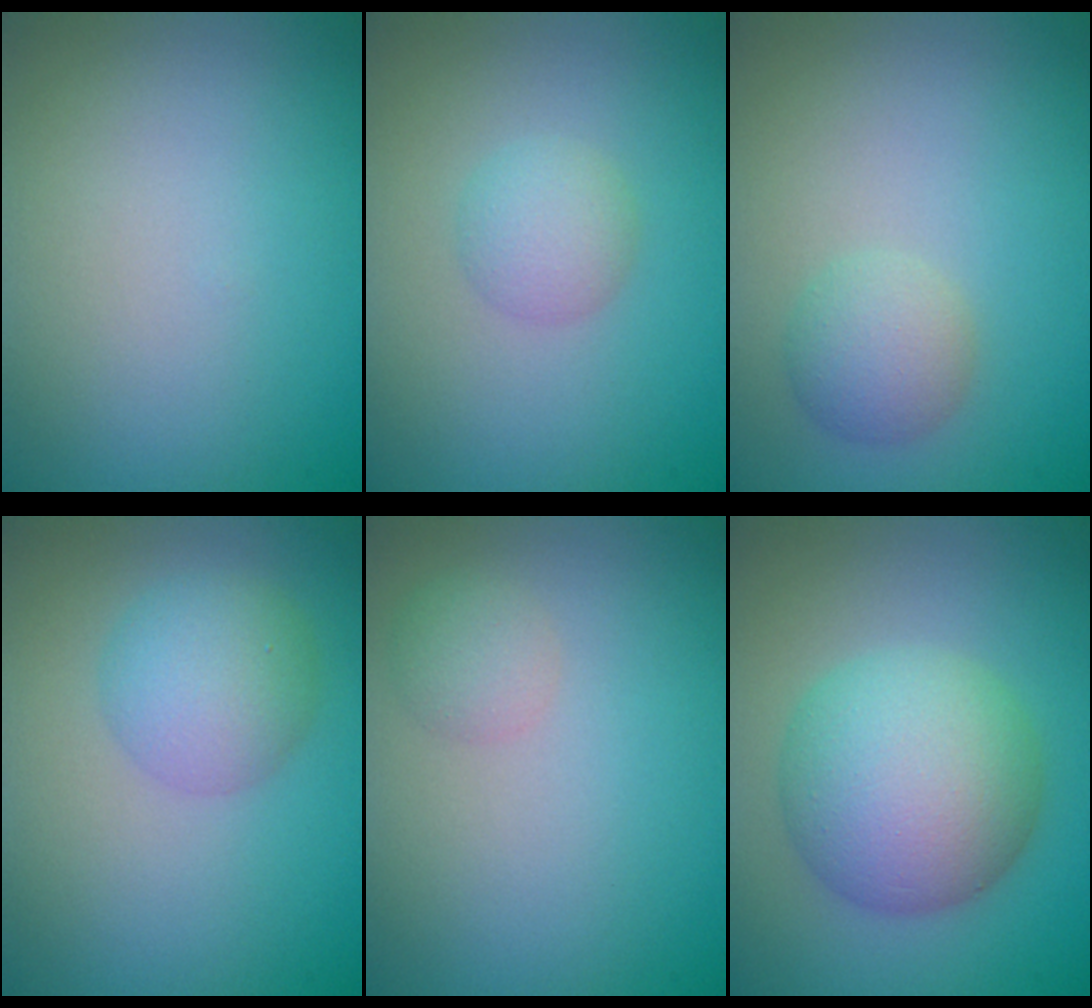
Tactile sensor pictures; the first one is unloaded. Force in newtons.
{"total": 2.0, "press": 2.0, "slide": 0.1}
{"total": 2.3, "press": 2.3, "slide": 0.0}
{"total": 3.7, "press": 3.7, "slide": 0.1}
{"total": 1.5, "press": 1.5, "slide": 0.0}
{"total": 8.1, "press": 8.1, "slide": 0.1}